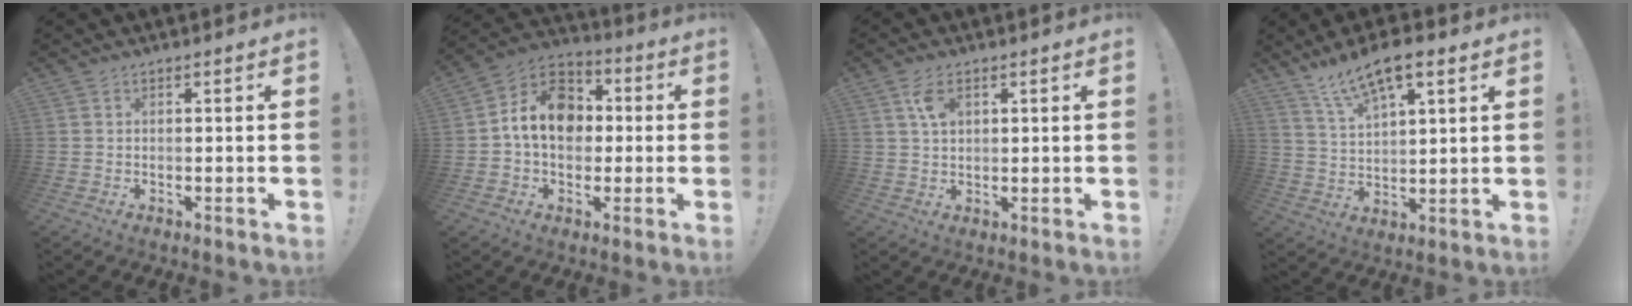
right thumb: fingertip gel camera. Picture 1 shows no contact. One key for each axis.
{"total": 14.0, "fx": 1.3, "fy": 11.0, "fz": 8.6, "tx": -0.112, "ty": 0.015, "tz": 0.033}
{"total": 5.0, "fx": 2.1, "fy": 2.8, "fz": 3.5, "tx": -0.055, "ty": -0.004, "tz": 0.036}
{"total": 11.6, "fx": 8.3, "fy": 3.7, "fz": 7.2, "tx": -0.132, "ty": -0.038, "tz": 0.147}